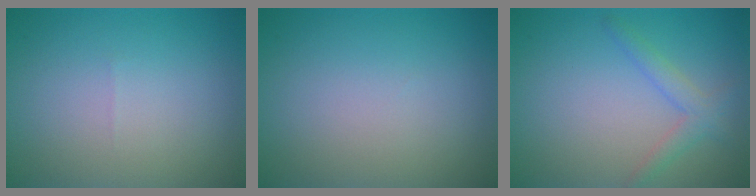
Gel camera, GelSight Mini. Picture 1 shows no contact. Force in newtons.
{"total": 0.0}
{"total": 2.1, "press": 2.1, "slide": 0.1}